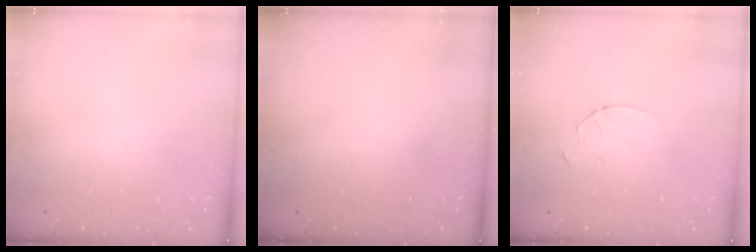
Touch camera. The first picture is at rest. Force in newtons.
{"total": 0.0}
{"total": 3.2, "press": 3.2, "slide": 0.3}